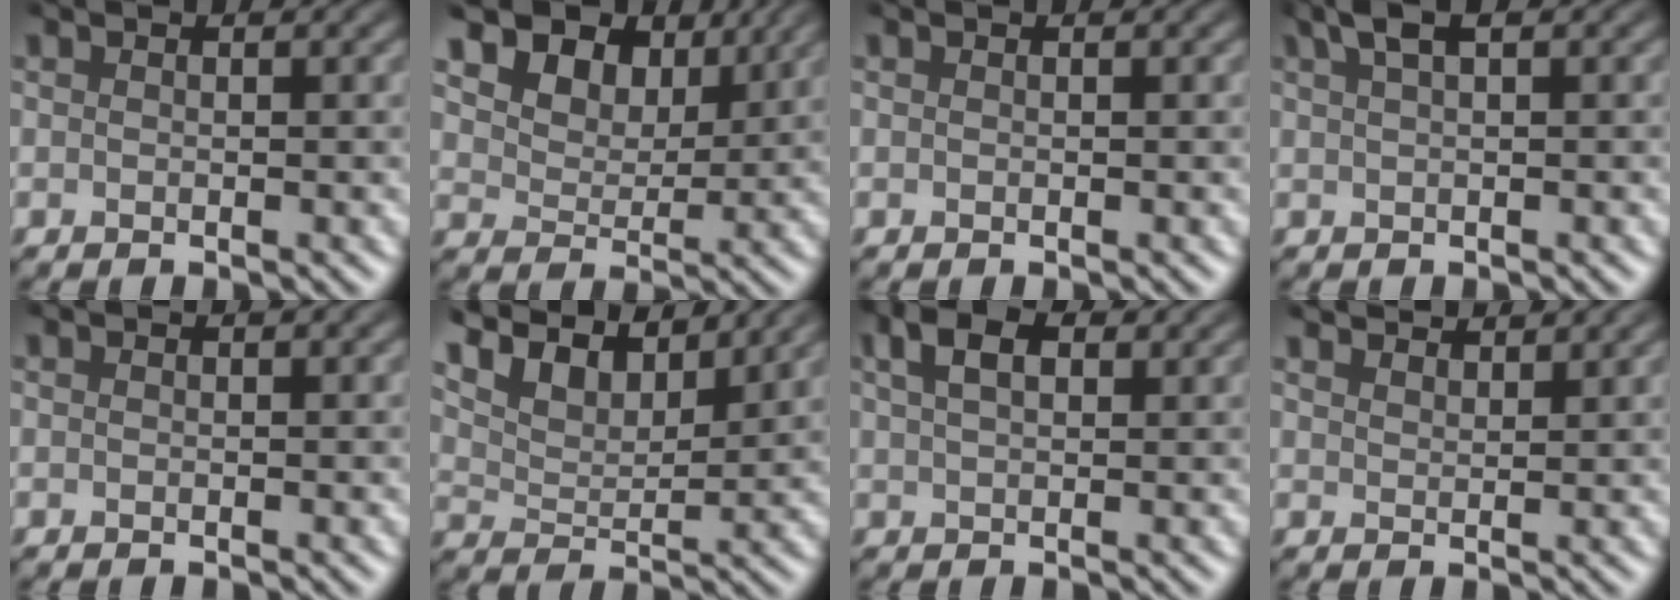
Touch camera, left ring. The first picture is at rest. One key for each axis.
{"total": 12.2, "fx": 7.2, "fy": 7.9, "fz": 5.9, "tx": -0.119, "ty": 0.025, "tz": 0.125}
{"total": 0.0}
{"total": 2.7, "fx": 1.5, "fy": 0.7, "fz": 2.2, "tx": -0.045, "ty": 0.011, "tz": 0.029}
{"total": 0.0}
{"total": 7.7, "fx": 6.6, "fy": 2.1, "fz": 3.3, "tx": -0.091, "ty": 0.006, "tz": 0.105}
{"total": 4.0, "fx": 1.7, "fy": 2.2, "fz": 2.8, "tx": -0.061, "ty": 0.011, "tz": 0.029}
{"total": 4.5, "fx": 4.3, "fy": 0.5, "fz": 1.3, "tx": -0.030, "ty": 0.007, "tz": 0.069}